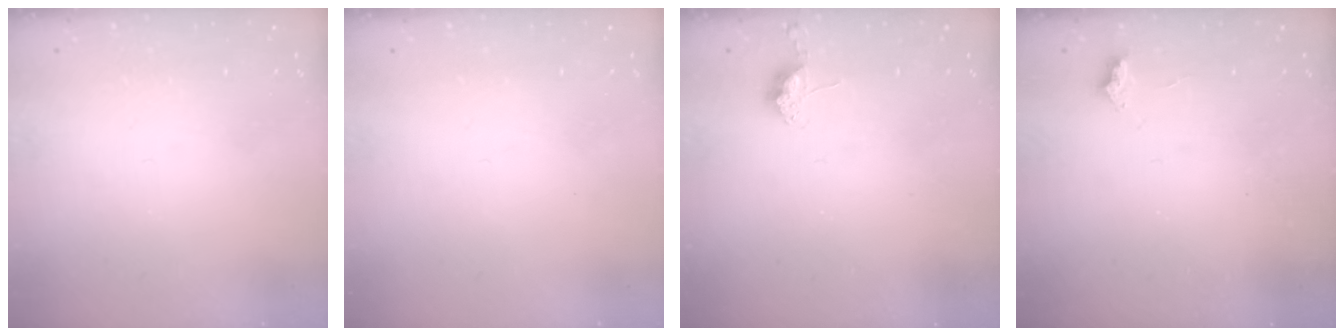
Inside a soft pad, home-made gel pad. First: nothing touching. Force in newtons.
{"total": 0.0}
{"total": 8.7, "press": 8.6, "slide": 0.7}
{"total": 2.4, "press": 2.4, "slide": 0.4}